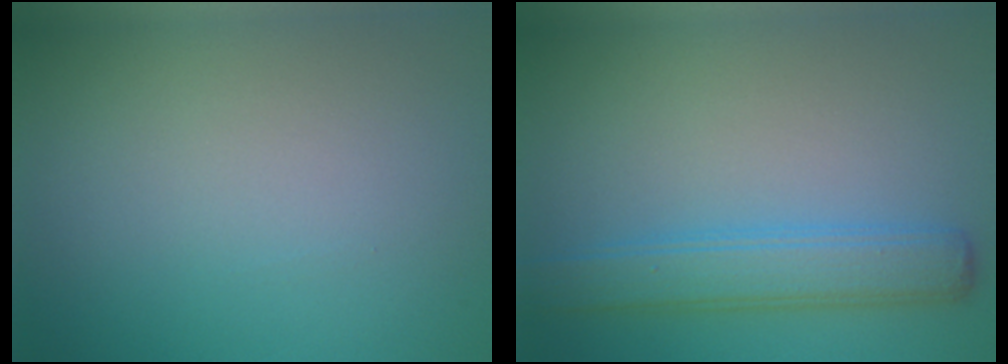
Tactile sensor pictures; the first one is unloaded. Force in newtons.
{"total": 4.0, "press": 4.0, "slide": 0.1}